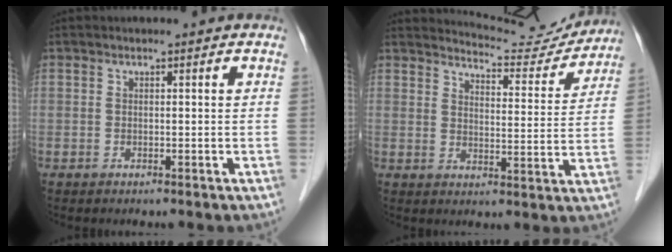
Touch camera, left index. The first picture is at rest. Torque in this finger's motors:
{"motor_torque": [0.43, -0.90, -0.02, -0.03]}